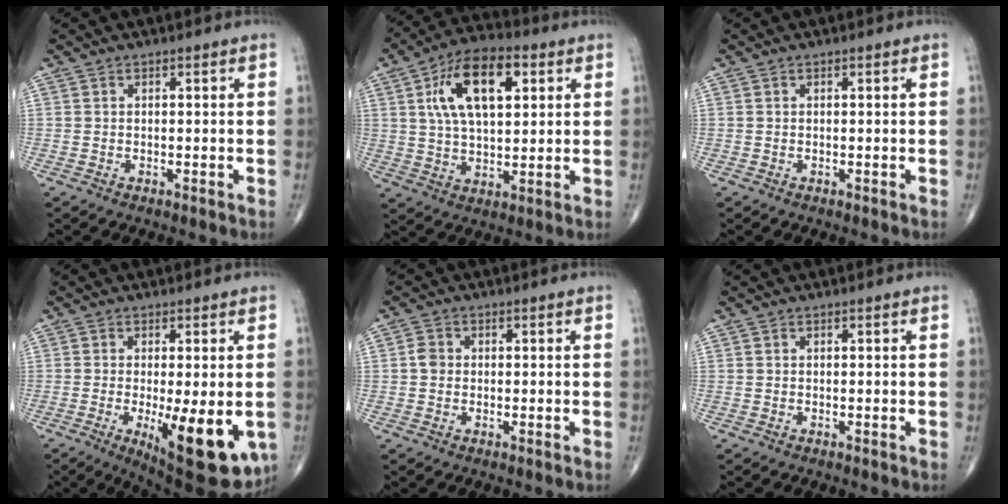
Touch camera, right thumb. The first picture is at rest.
{"total": 15.4, "force": [4.9, 7.7, 12.4], "torque": [-0.206, 0.003, 0.084]}
{"total": 0.0}
{"total": 15.2, "force": [-3.9, 4.9, 13.9], "torque": [-0.167, -0.024, -0.040]}
{"total": 2.2, "force": [-0.1, 1.9, 1.1], "torque": [-0.013, 0.004, -0.005]}
{"total": 0.0}